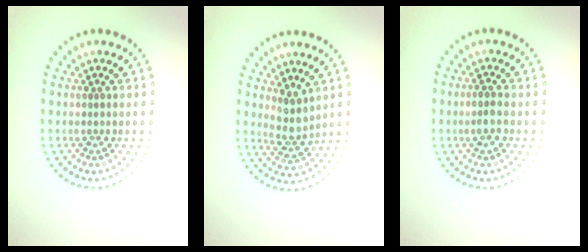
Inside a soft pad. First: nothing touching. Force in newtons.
{"total": 2.8, "press": 2.3, "slide": 1.7}
{"total": 1.6, "press": 1.6, "slide": 0.4}